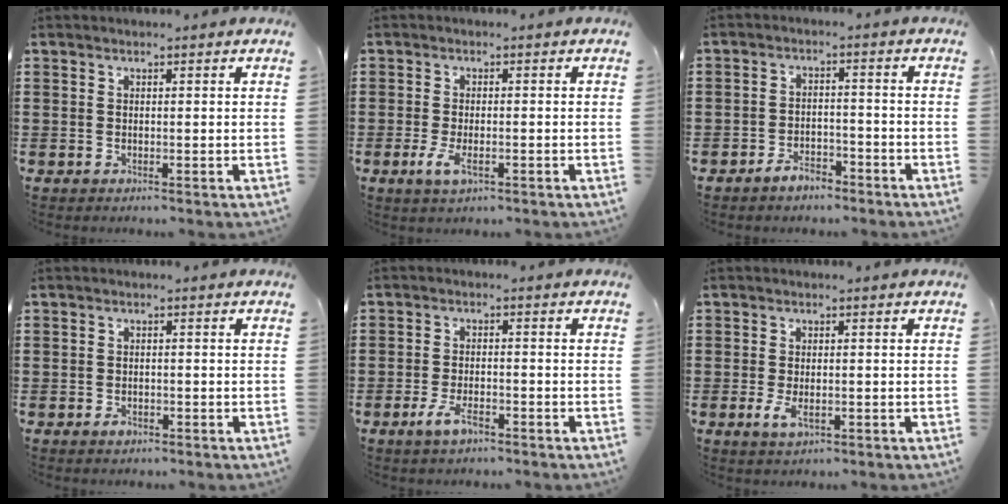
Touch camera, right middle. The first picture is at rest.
{"total": 3.4, "force": [-1.1, 1.4, 2.8], "torque": [-0.072, -0.006, -0.026]}
{"total": 3.6, "force": [-3.2, 1.3, 0.7], "torque": [-0.015, 0.009, -0.064]}
{"total": 1.1, "force": [-0.8, 0.7, 0.5], "torque": [-0.012, 0.000, -0.015]}
{"total": 4.0, "force": [-2.3, 1.6, 2.9], "torque": [-0.068, 0.000, -0.049]}
{"total": 2.7, "force": [-0.7, 1.3, 2.3], "torque": [-0.057, -0.004, -0.018]}